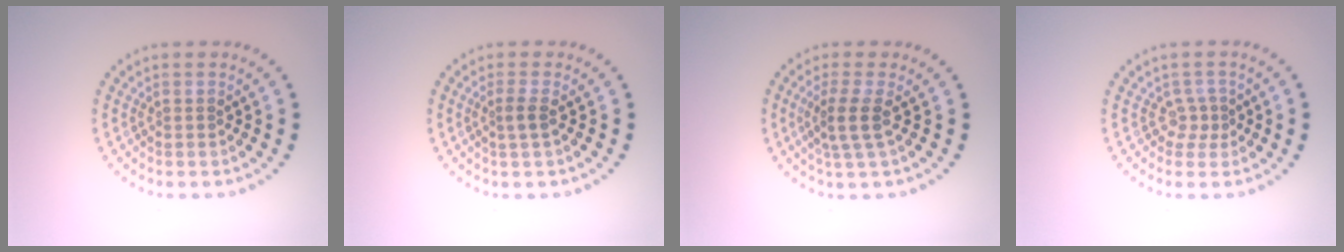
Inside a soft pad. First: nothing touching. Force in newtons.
{"total": 1.2, "press": 1.0, "slide": 0.8}
{"total": 2.5, "press": 2.0, "slide": 1.6}
{"total": 1.6, "press": 1.0, "slide": 1.2}